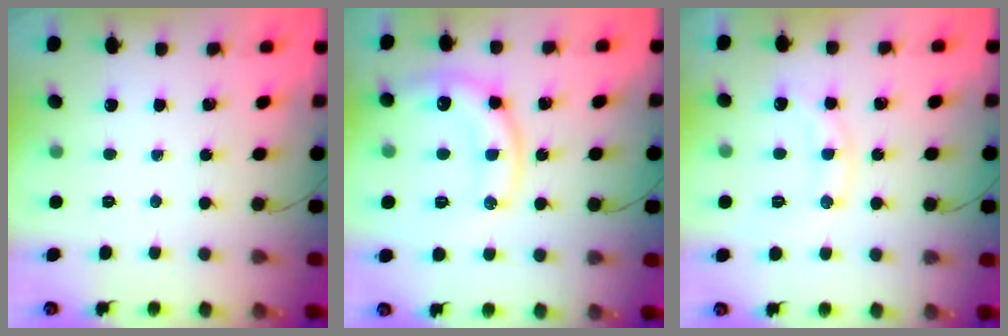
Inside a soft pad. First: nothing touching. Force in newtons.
{"total": 16.3, "press": 16.2, "slide": 1.7}
{"total": 11.8, "press": 11.7, "slide": 0.8}